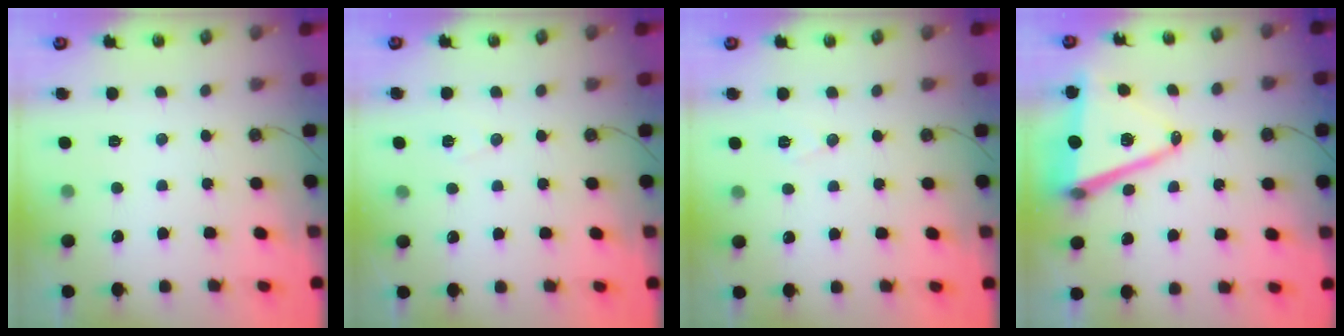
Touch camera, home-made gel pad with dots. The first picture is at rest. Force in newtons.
{"total": 6.9, "press": 5.2, "slide": 4.5}
{"total": 6.4, "press": 4.5, "slide": 4.5}
{"total": 15.0, "press": 14.5, "slide": 3.9}